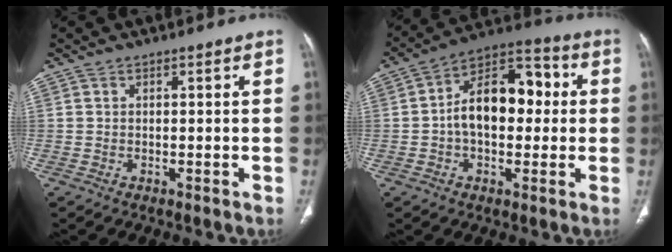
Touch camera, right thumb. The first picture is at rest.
{"total": 15.1, "force": [0.6, 9.2, 12.0], "torque": [-0.162, 0.039, -0.001]}